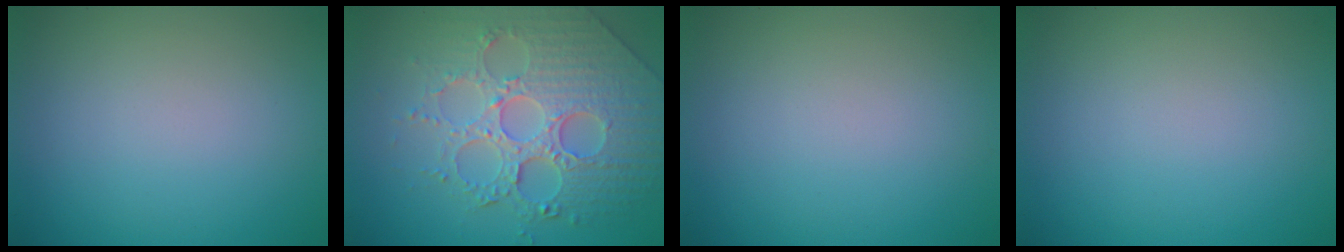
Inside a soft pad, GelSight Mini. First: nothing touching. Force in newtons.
{"total": 7.8, "press": 6.0, "slide": 5.0}
{"total": 0.0}
{"total": 0.0}